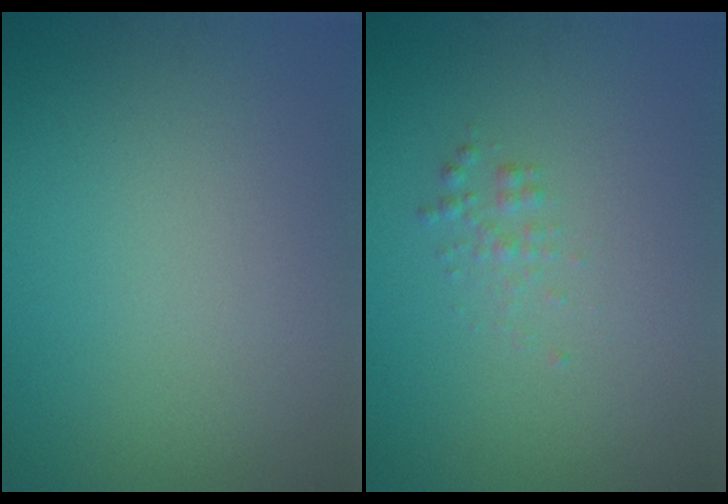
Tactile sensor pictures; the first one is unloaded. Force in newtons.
{"total": 1.0, "press": 1.0, "slide": 0.0}